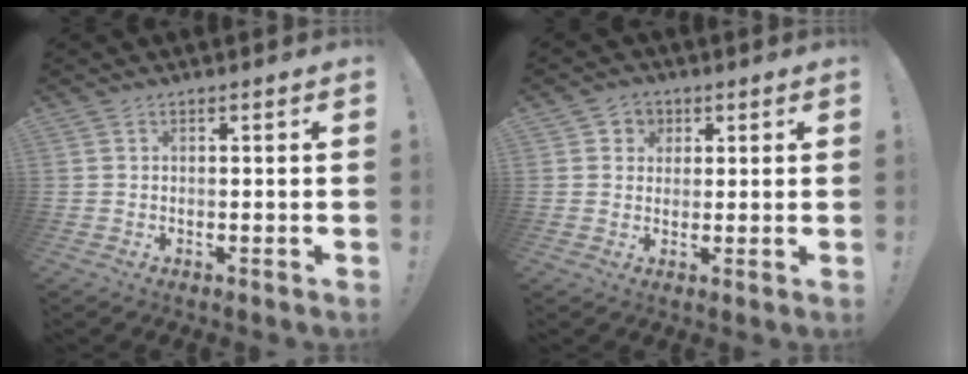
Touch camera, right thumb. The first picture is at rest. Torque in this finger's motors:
{"motor_torque": [-0.08, 0.86, 0.41, 0.21, 0.05]}